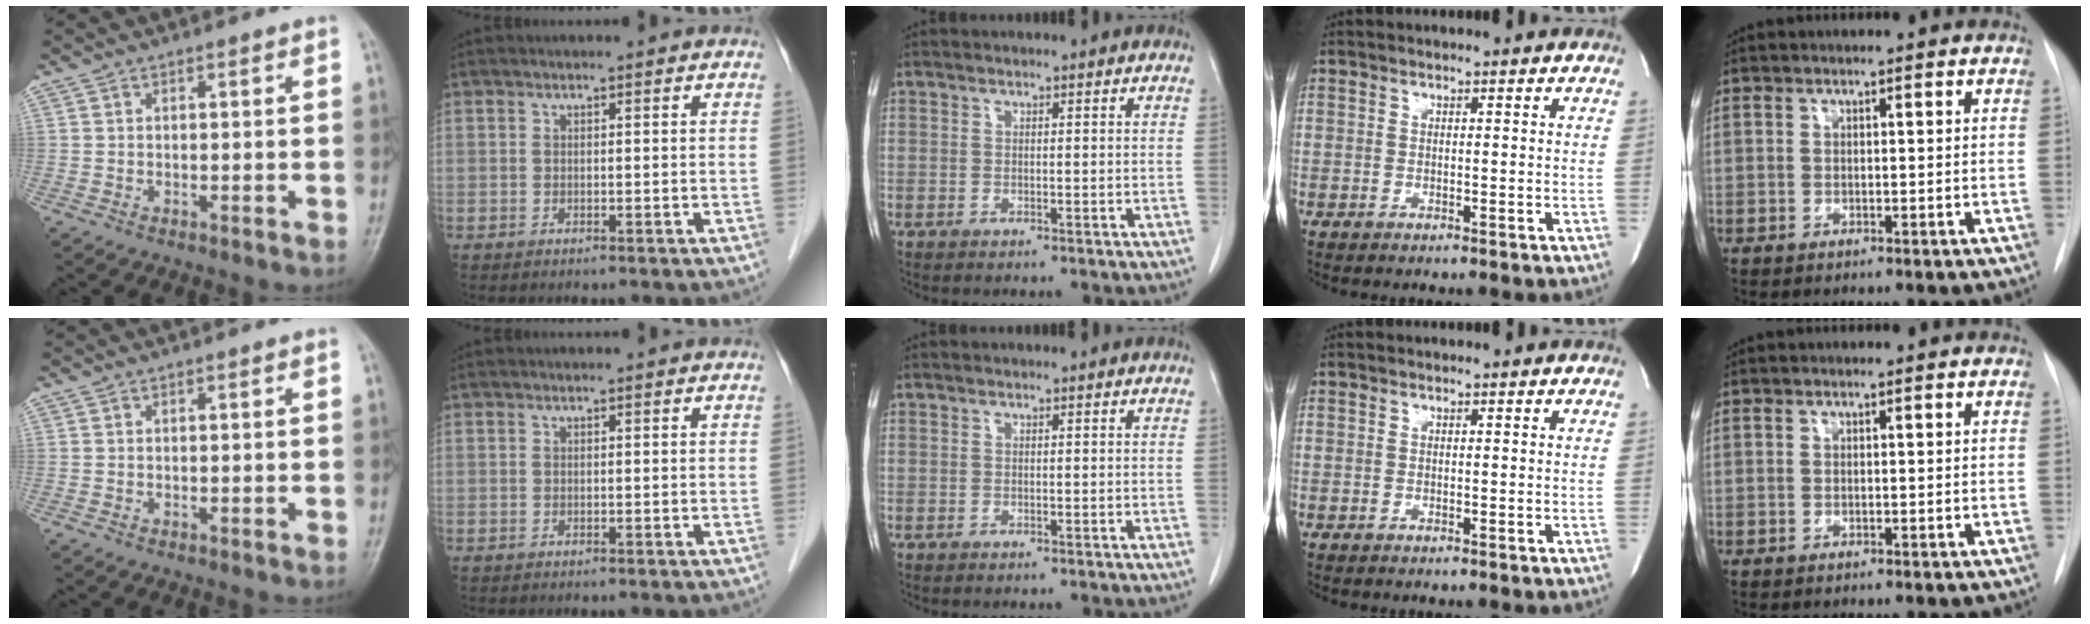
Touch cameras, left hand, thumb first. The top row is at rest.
{}